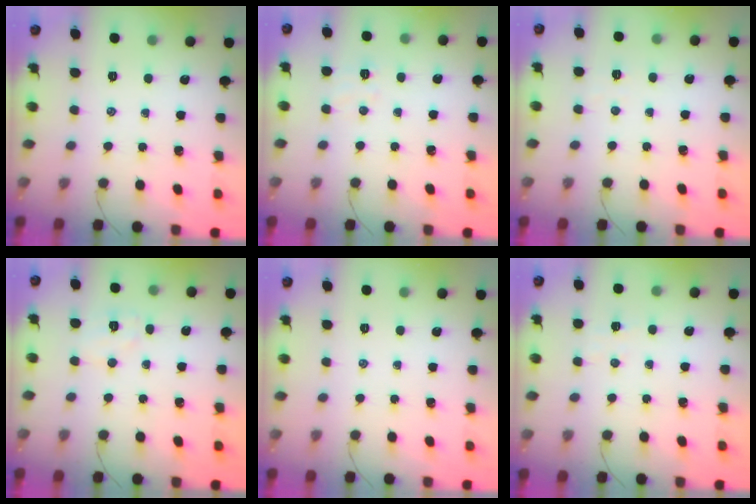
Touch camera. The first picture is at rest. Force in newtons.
{"total": 5.3, "press": 5.1, "slide": 1.2}
{"total": 2.9, "press": 2.8, "slide": 0.6}
{"total": 6.1, "press": 6.0, "slide": 1.0}
{"total": 0.0}
{"total": 2.9, "press": 2.8, "slide": 0.7}